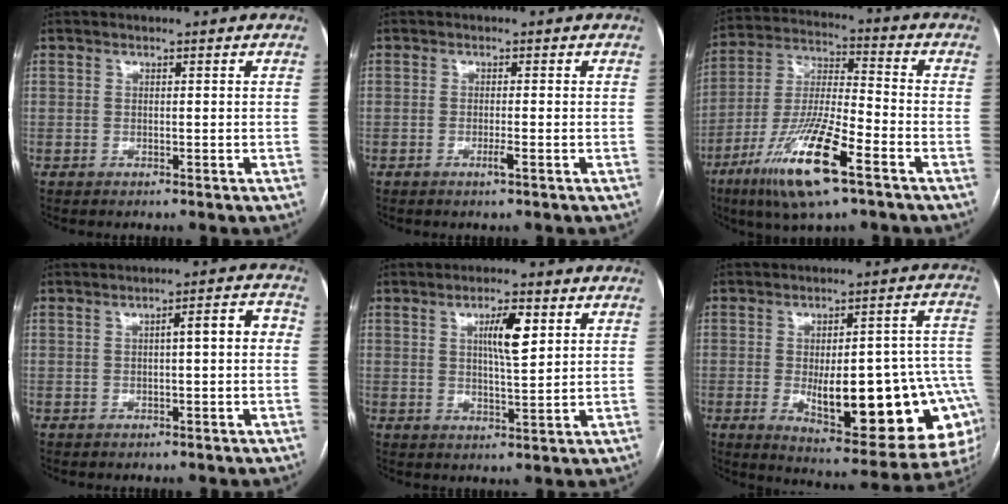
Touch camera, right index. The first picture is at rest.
{"total": 1.4, "force": [-0.7, -0.2, 1.3], "torque": [-0.025, -0.003, -0.012]}
{"total": 16.0, "force": [-8.5, 2.4, 13.4], "torque": [-0.273, -0.024, -0.153]}
{"total": 4.0, "force": [0.0, 0.6, 4.0], "torque": [-0.053, 0.018, -0.001]}
{"total": 5.8, "force": [2.2, 0.7, 5.3], "torque": [-0.093, 0.002, 0.037]}
{"total": 24.5, "force": [-5.5, 7.5, 22.7], "torque": [-0.213, 0.021, -0.048]}